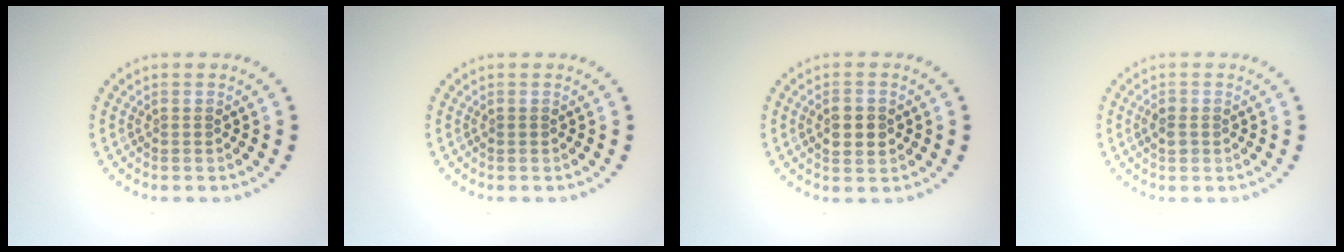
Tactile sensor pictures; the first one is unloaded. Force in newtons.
{"total": 0.5, "press": 0.5, "slide": 0.1}
{"total": 2.9, "press": 2.9, "slide": 0.2}
{"total": 1.4, "press": 1.4, "slide": 0.3}